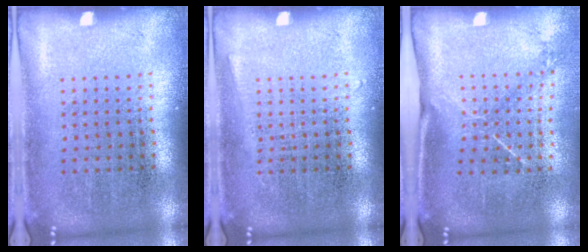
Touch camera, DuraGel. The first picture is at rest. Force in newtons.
{"total": 0.7, "press": 0.7, "slide": 0.0}
{"total": 1.5, "press": 1.0, "slide": 1.0}